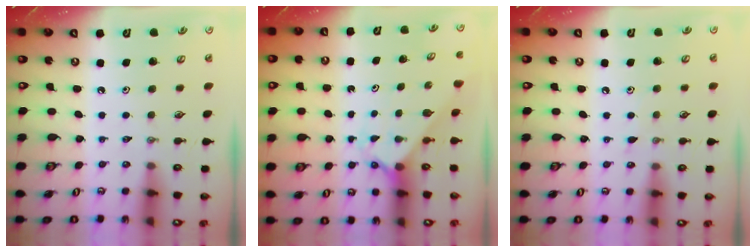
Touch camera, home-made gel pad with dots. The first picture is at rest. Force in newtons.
{"total": 1.9, "press": 1.9, "slide": 0.2}
{"total": 3.2, "press": 3.2, "slide": 0.4}